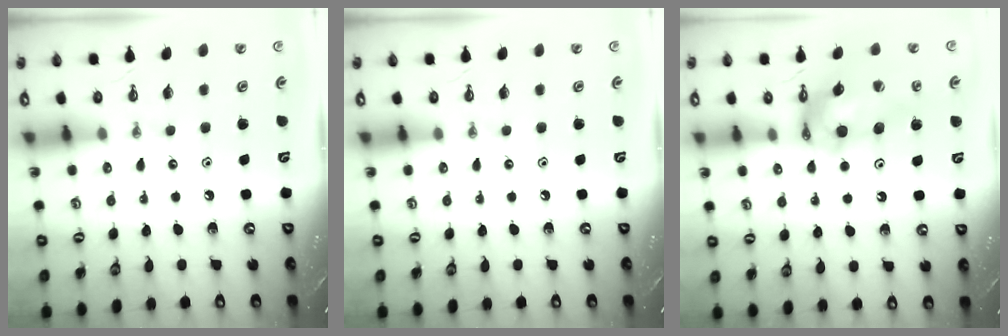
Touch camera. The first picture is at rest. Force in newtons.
{"total": 0.0}
{"total": 14.1, "press": 14.0, "slide": 1.2}